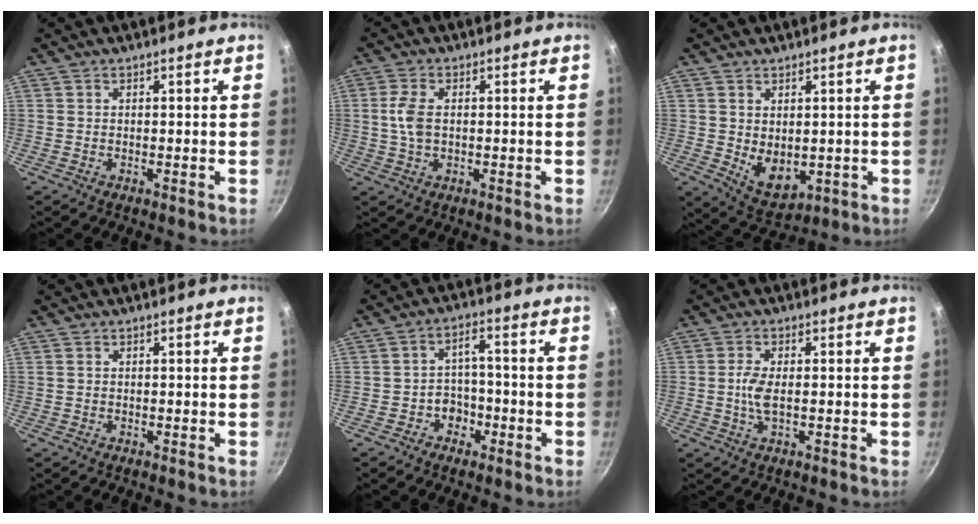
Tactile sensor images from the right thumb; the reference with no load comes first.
{"total": 5.3, "force": [0.3, 3.2, 4.2], "torque": [-0.088, 0.005, 0.005]}
{"total": 7.0, "force": [0.6, 4.8, 5.1], "torque": [-0.064, -0.021, 0.030]}
{"total": 0.6, "force": [0.1, 0.6, 0.3], "torque": [-0.004, 0.003, 0.001]}
{"total": 5.3, "force": [-2.5, 4.0, 2.5], "torque": [-0.009, 0.030, -0.040]}
{"total": 4.3, "force": [-0.3, 1.6, 3.9], "torque": [-0.093, 0.002, -0.010]}